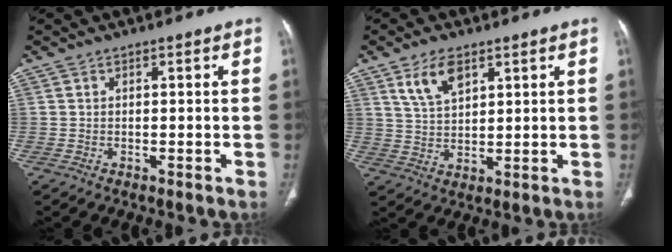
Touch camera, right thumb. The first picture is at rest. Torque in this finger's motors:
{"motor_torque": [-1.17, 1.11, 0.44, -0.16, 0.03]}